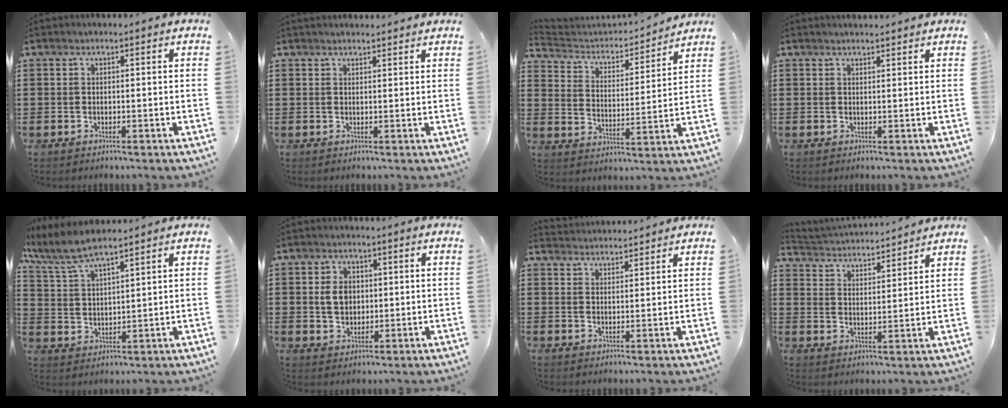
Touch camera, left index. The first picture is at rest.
{"total": 1.4, "force": [1.3, 0.2, 0.1], "torque": [-0.005, 0.001, 0.026]}
{"total": 3.5, "force": [3.2, 1.3, 0.4], "torque": [-0.034, -0.028, 0.047]}
{"total": 1.2, "force": [1.1, 0.2, 0.2], "torque": [-0.005, 0.000, 0.022]}
{"total": 6.6, "force": [5.7, 1.1, 3.2], "torque": [-0.084, -0.019, 0.101]}
{"total": 4.3, "force": [0.5, 3.3, 2.7], "torque": [-0.056, 0.009, 0.004]}
{"total": 2.6, "force": [2.6, 0.0, -0.5], "torque": [0.001, -0.008, 0.049]}
{"total": 3.2, "force": [3.2, 0.3, -0.1], "torque": [-0.019, -0.024, 0.052]}